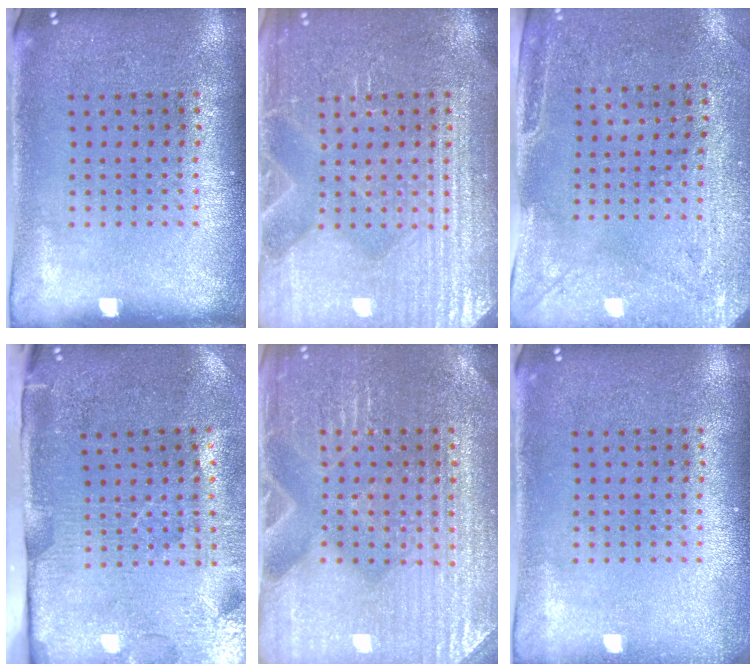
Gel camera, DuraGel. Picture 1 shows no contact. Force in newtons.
{"total": 5.6, "press": 5.5, "slide": 0.9}
{"total": 3.0, "press": 2.4, "slide": 1.8}
{"total": 4.5, "press": 3.7, "slide": 2.7}
{"total": 4.0, "press": 3.8, "slide": 1.0}
{"total": 0.7, "press": 0.7, "slide": 0.1}